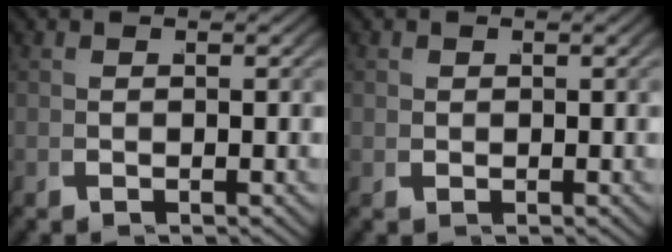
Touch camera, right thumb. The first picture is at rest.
{"total": 0.9, "force": [0.4, 0.8, 0.1], "torque": [-0.007, -0.004, 0.008]}